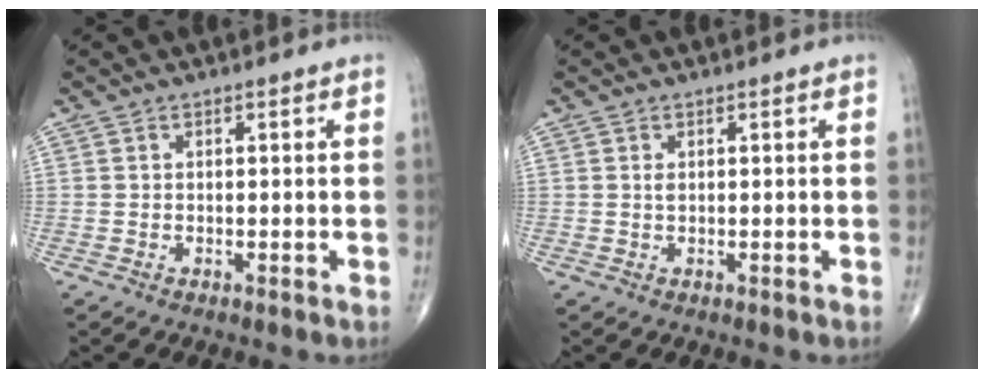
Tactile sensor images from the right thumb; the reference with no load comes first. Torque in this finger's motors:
{"motor_torque": [0.32, 0.68, 0.27, 0.29, -0.01]}